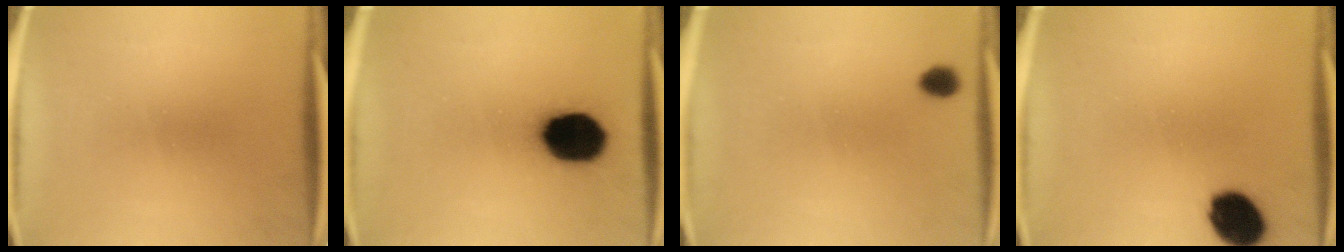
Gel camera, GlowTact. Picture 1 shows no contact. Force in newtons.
{"total": 16.3}
{"total": 3.0}
{"total": 10.8}